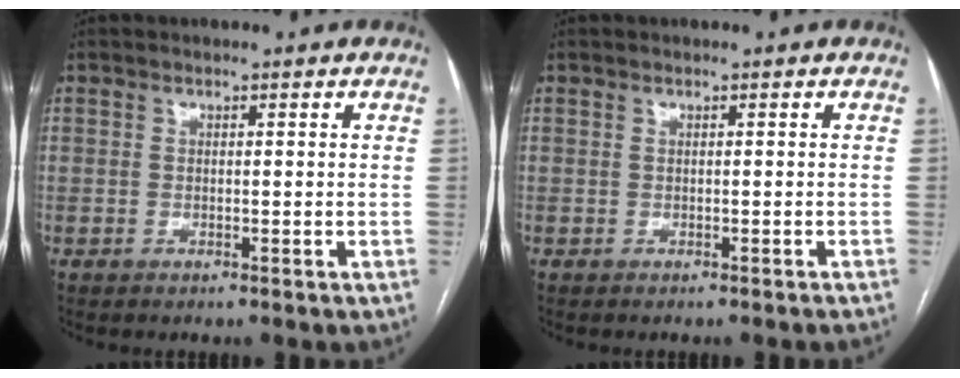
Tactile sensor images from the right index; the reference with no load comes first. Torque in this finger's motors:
{"motor_torque": [-0.15, -0.09, -0.02, 0.02]}